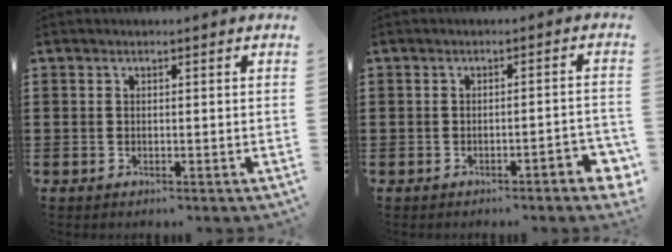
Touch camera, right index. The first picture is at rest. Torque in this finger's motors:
{"motor_torque": [0.08, -0.06, 0.11, 0.01]}